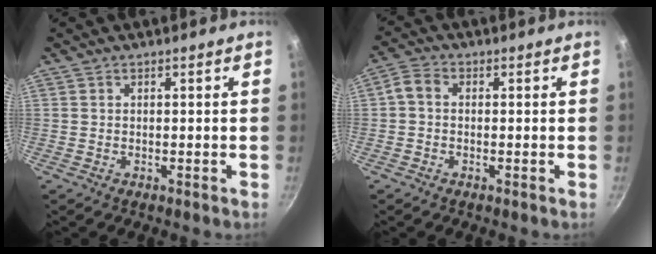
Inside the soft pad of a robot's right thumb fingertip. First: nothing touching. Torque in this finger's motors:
{"motor_torque": [0.45, 0.25, 0.38, -0.75, -0.02]}